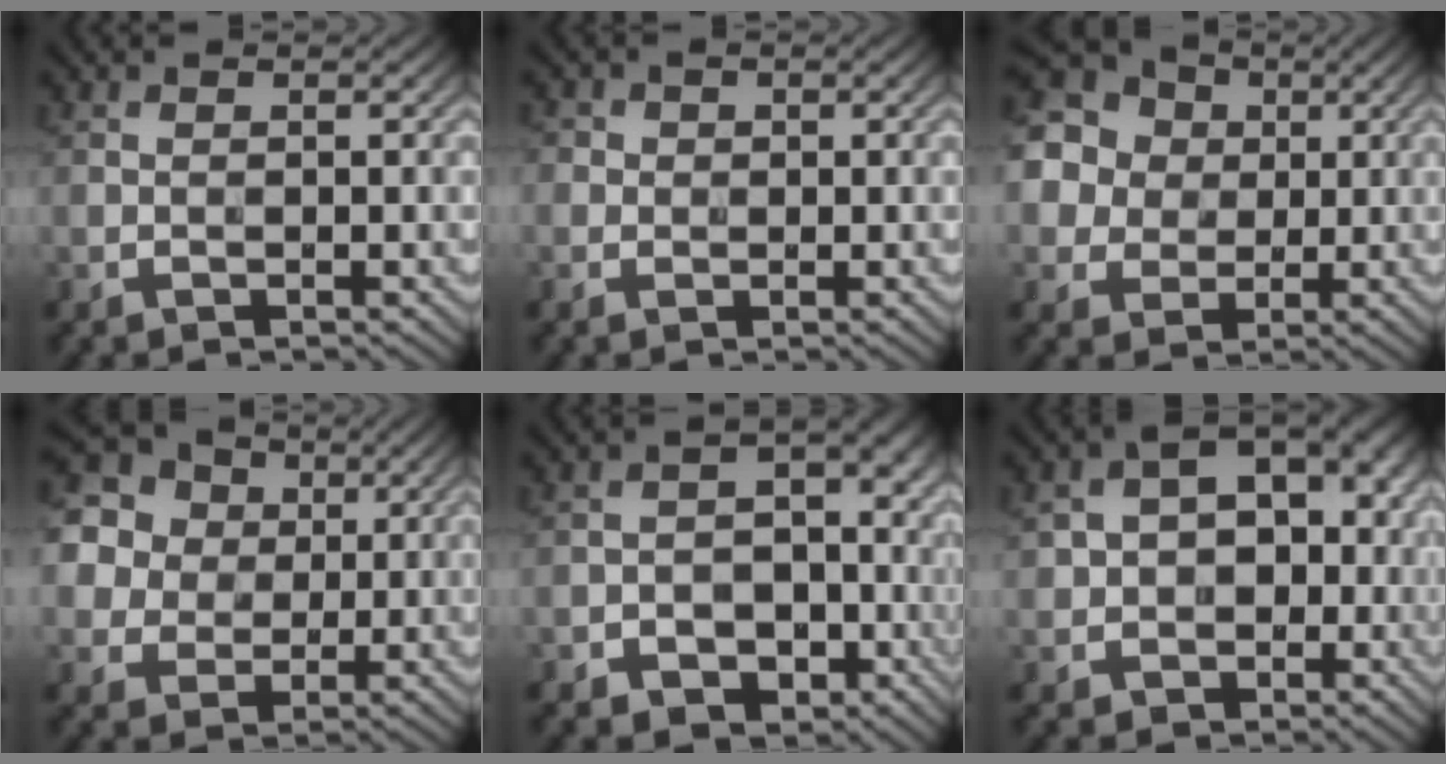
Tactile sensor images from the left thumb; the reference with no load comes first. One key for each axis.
{"total": 1.7, "fx": 0.2, "fy": 1.7, "fz": 0.5, "tx": -0.011, "ty": 0.001, "tz": -0.002}
{"total": 18.6, "fx": 5.7, "fy": 16.1, "fz": 7.3, "tx": -0.248, "ty": 0.030, "tz": 0.087}
{"total": 20.1, "fx": 7.5, "fy": 17.0, "fz": 7.8, "tx": -0.262, "ty": 0.033, "tz": 0.121}
{"total": 8.6, "fx": -3.6, "fy": 6.5, "fz": 4.3, "tx": -0.056, "ty": -0.007, "tz": -0.058}
{"total": 10.6, "fx": -0.5, "fy": 8.2, "fz": 6.8, "tx": -0.098, "ty": -0.006, "tz": -0.004}